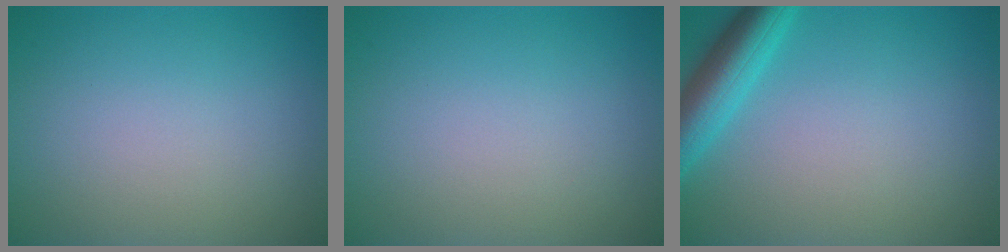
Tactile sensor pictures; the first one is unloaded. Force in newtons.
{"total": 0.0}
{"total": 4.7, "press": 4.7, "slide": 0.2}